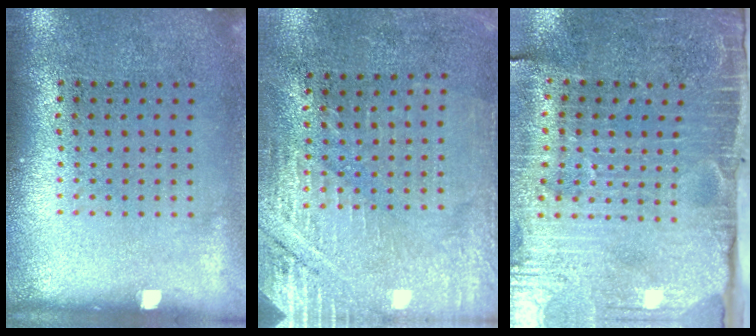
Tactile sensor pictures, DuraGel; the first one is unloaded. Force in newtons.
{"total": 2.8, "press": 2.7, "slide": 0.9}
{"total": 4.5, "press": 3.9, "slide": 2.4}